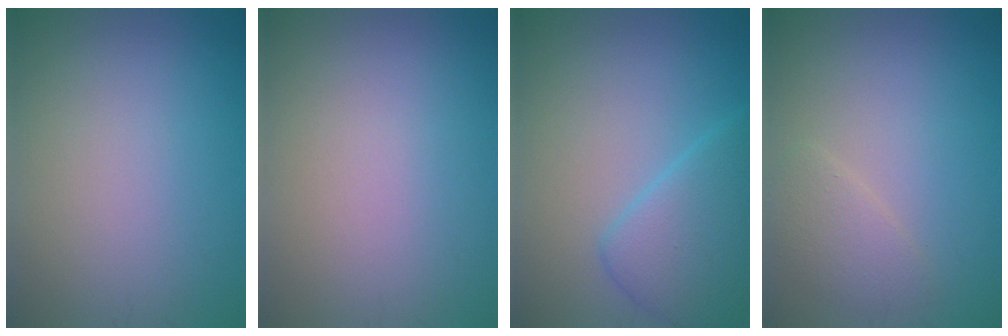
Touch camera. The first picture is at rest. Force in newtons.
{"total": 0.0}
{"total": 4.9, "press": 4.9, "slide": 0.1}
{"total": 2.0, "press": 2.0, "slide": 0.2}